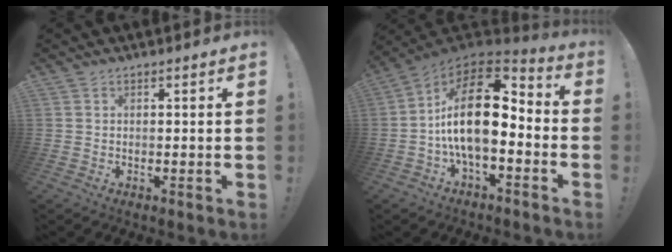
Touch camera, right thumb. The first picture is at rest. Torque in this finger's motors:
{"motor_torque": [0.40, 1.00, 1.56, -1.21, 0.63]}